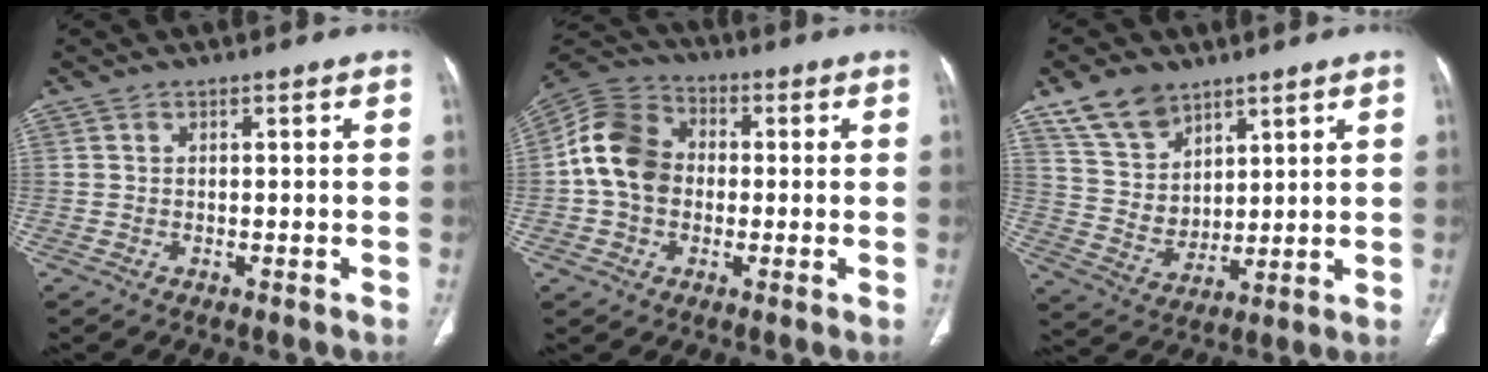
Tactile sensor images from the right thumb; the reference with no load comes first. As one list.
[{"total": 12.3, "force": [-0.1, 9.9, 7.3], "torque": [-0.123, 0.034, -0.013]}, {"total": 11.0, "force": [7.4, 7.0, 4.3], "torque": [-0.056, -0.038, 0.150]}]